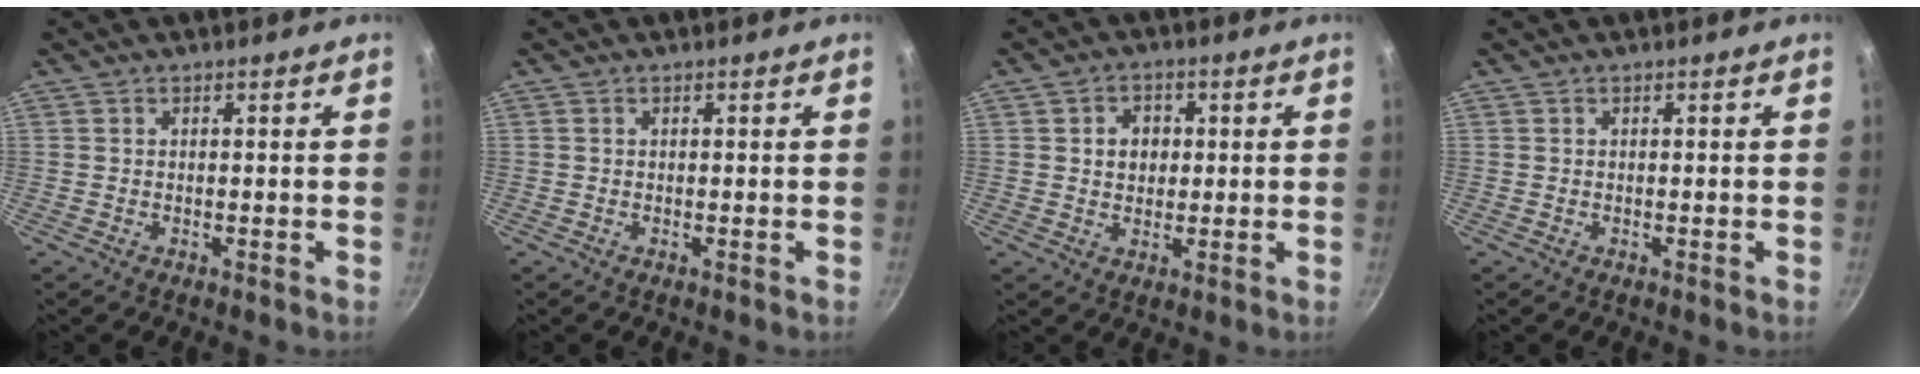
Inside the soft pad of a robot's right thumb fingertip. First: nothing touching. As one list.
[{"total": 0.0}, {"total": 4.7, "force": [0.8, 3.9, 2.4], "torque": [-0.017, 0.003, 0.011]}, {"total": 0.0}]